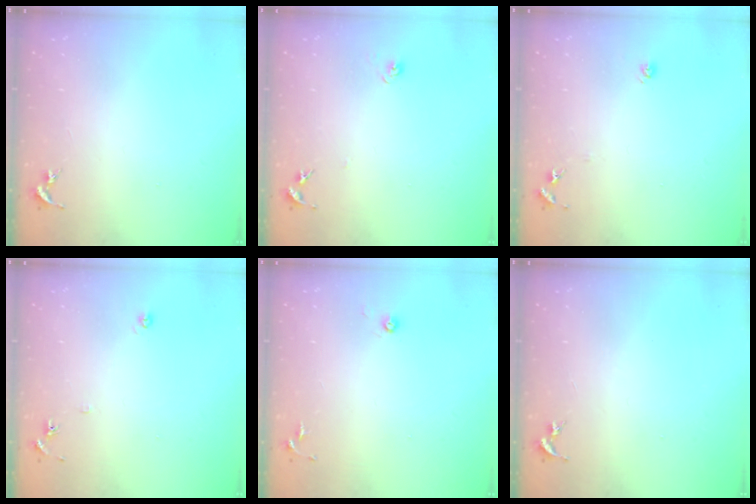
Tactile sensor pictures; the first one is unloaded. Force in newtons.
{"total": 5.0, "press": 5.0, "slide": 0.7}
{"total": 5.9, "press": 5.9, "slide": 0.5}
{"total": 5.8, "press": 5.8, "slide": 0.6}
{"total": 3.1, "press": 3.0, "slide": 0.8}
{"total": 0.0}